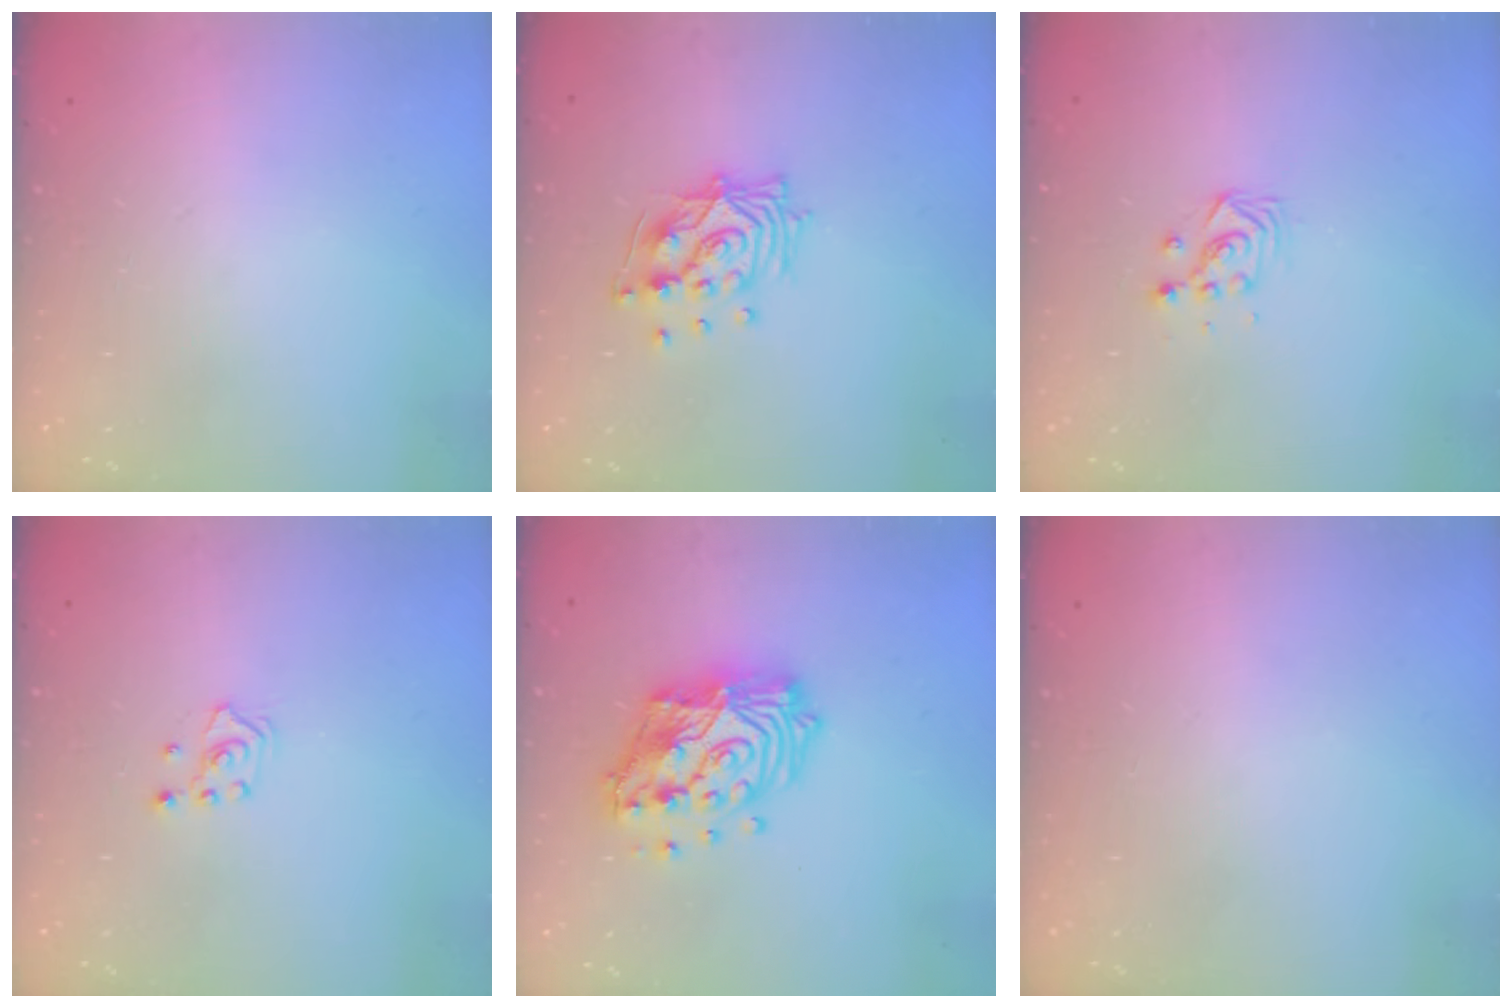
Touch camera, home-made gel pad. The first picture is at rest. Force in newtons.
{"total": 12.6, "press": 12.5, "slide": 1.3}
{"total": 3.7, "press": 3.7, "slide": 0.2}
{"total": 2.0, "press": 1.8, "slide": 0.9}
{"total": 18.1, "press": 18.0, "slide": 1.5}
{"total": 0.0}